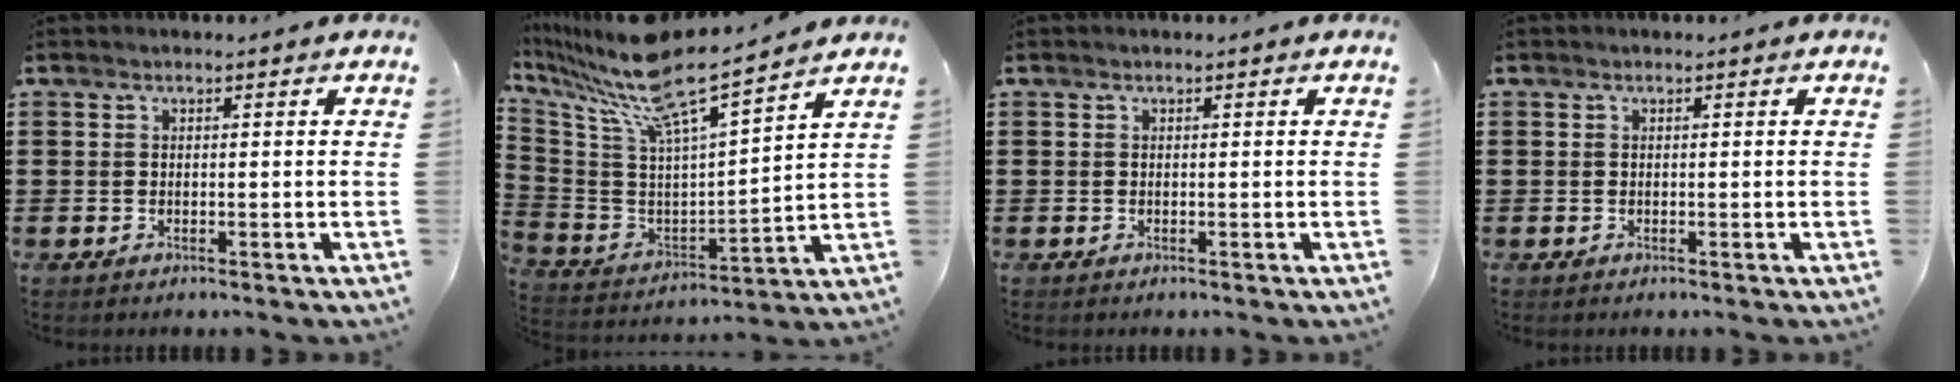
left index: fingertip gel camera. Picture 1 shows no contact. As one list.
[{"total": 10.9, "force": [8.8, 0.5, 6.4], "torque": [-0.164, -0.066, 0.140]}, {"total": 0.0}, {"total": 0.0}]